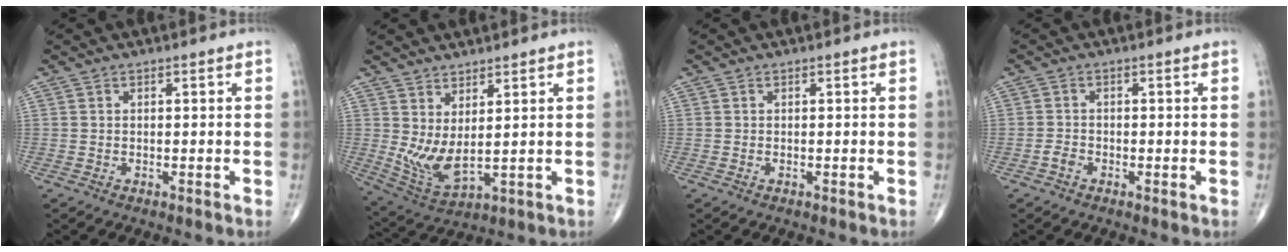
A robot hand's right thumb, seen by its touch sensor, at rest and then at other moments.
{"total": 7.6, "force": [1.8, 2.9, 6.8], "torque": [-0.142, -0.029, 0.050]}
{"total": 0.0}
{"total": 1.5, "force": [-0.9, 0.9, 0.8], "torque": [-0.011, 0.002, -0.021]}